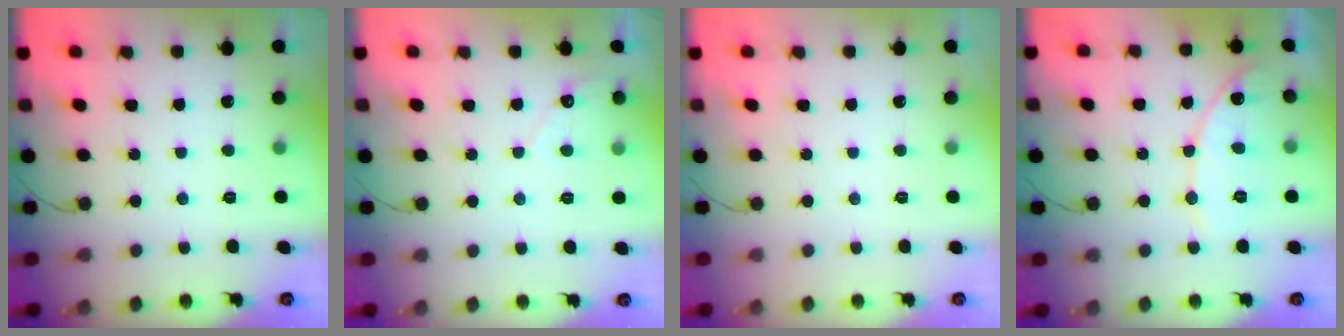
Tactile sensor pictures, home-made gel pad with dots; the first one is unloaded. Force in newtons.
{"total": 3.5, "press": 3.4, "slide": 0.3}
{"total": 0.0}
{"total": 10.6, "press": 10.6, "slide": 0.9}